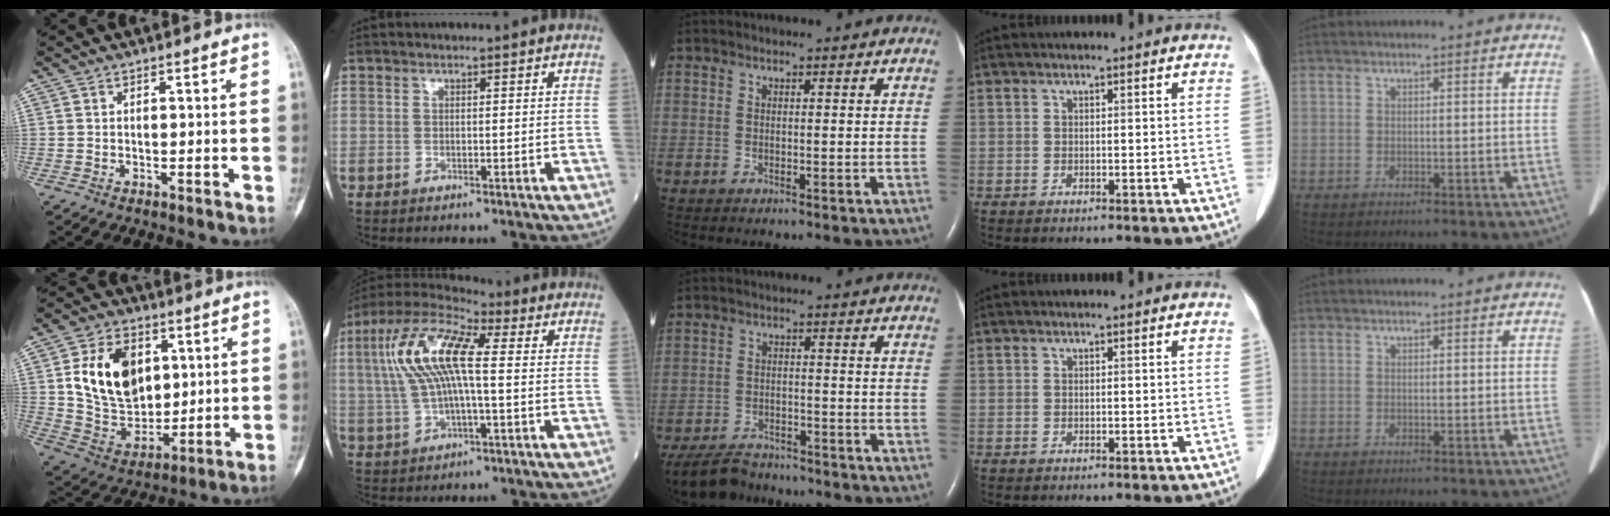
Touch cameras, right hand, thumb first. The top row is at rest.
{"thumb": {"total": 16.7, "force": [4.3, 11.7, 11.2], "torque": [-0.154, -0.019, 0.089]}, "index": {"total": 13.2, "force": [1.8, 3.4, 12.6], "torque": [-0.270, 0.030, 0.028]}, "middle": {"total": 7.7, "force": [-7.0, 2.6, 2.0], "torque": [-0.042, -0.014, -0.115]}}